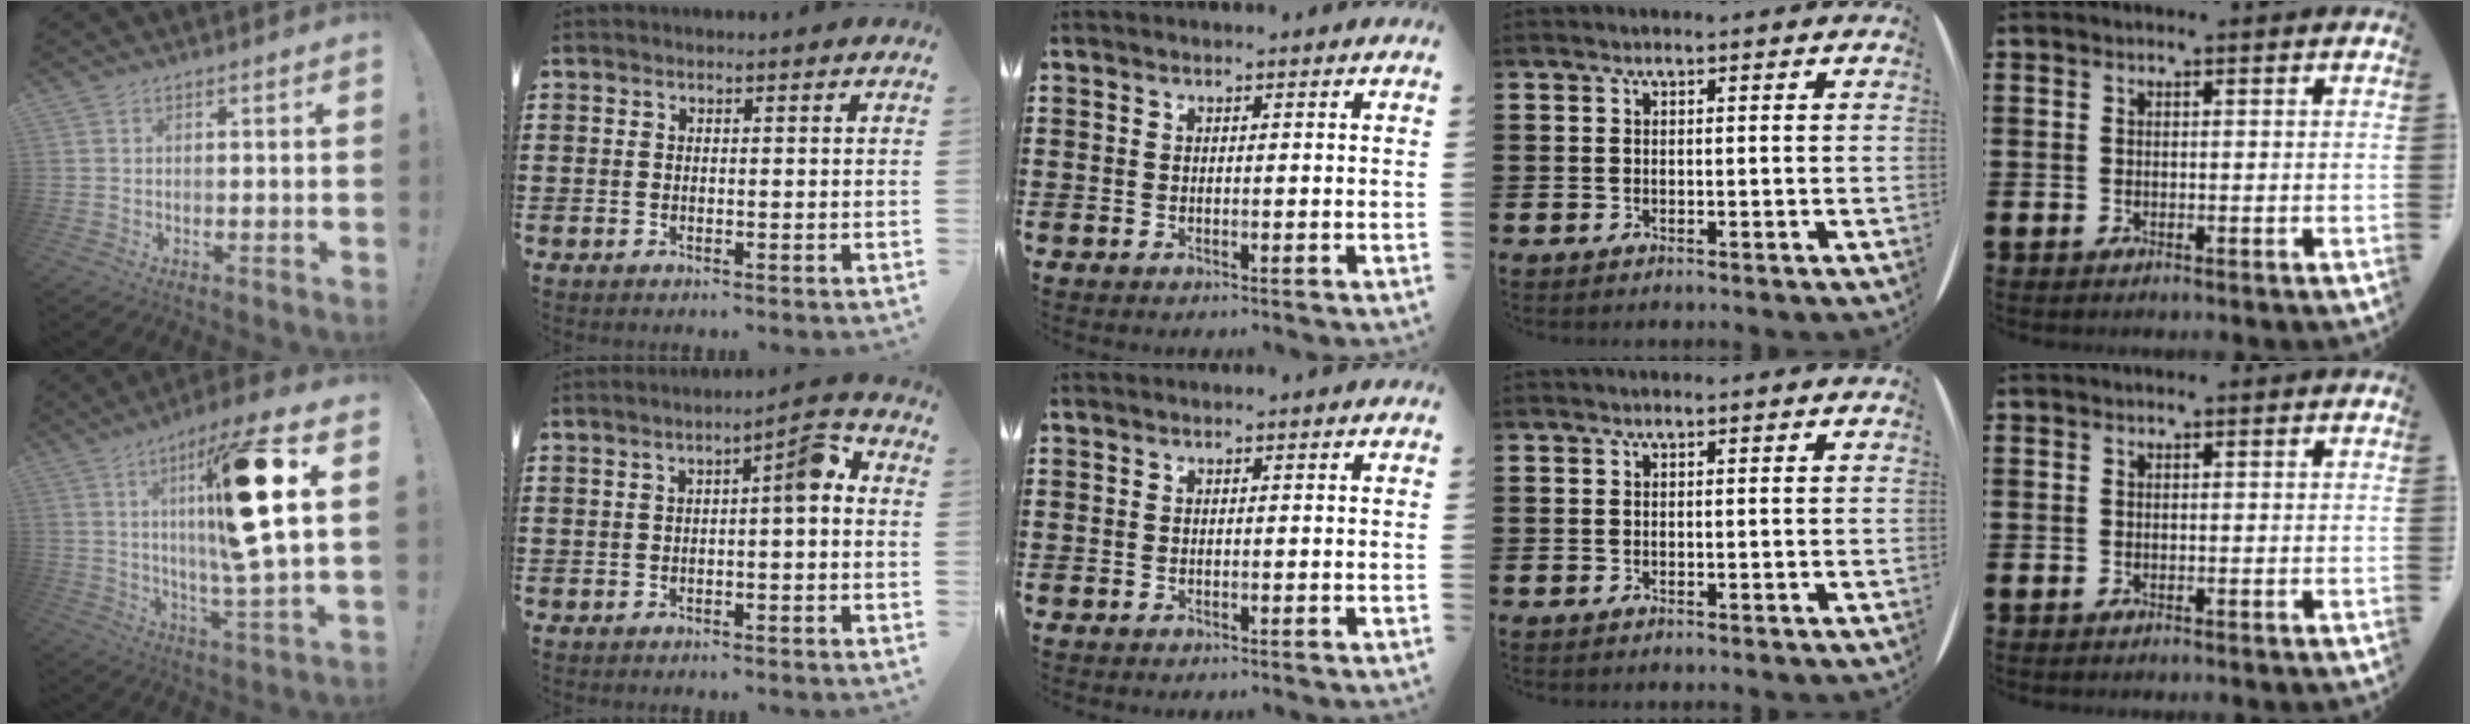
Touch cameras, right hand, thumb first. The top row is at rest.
{"thumb": {"total": 22.0, "force": [5.7, 3.0, 21.1], "torque": [-0.339, -0.022, 0.065]}, "index": {"total": 4.6, "force": [0.1, 0.8, 4.5], "torque": [-0.062, 0.000, -0.008]}}